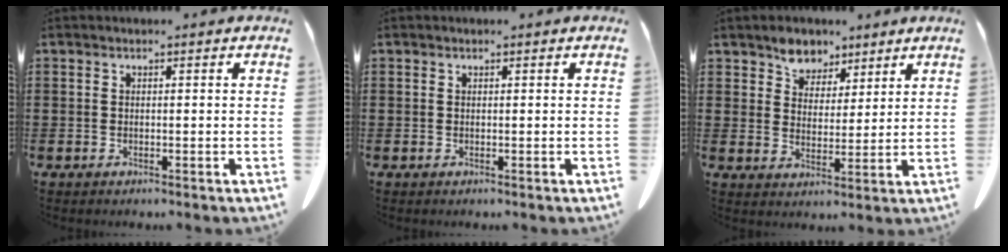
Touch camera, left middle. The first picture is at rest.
{"total": 0.0}
{"total": 5.4, "force": [4.4, 3.1, 0.5], "torque": [-0.034, -0.005, 0.083]}